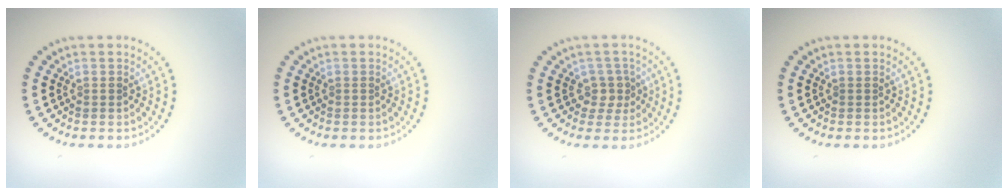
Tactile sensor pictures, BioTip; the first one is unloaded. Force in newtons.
{"total": 0.0}
{"total": 2.0, "press": 1.6, "slide": 1.2}
{"total": 0.0}